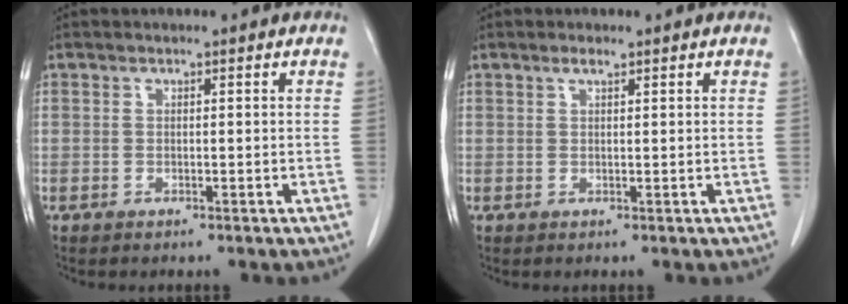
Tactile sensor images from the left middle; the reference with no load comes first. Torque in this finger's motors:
{"motor_torque": [0.27, -0.19, -0.02, 0.01]}